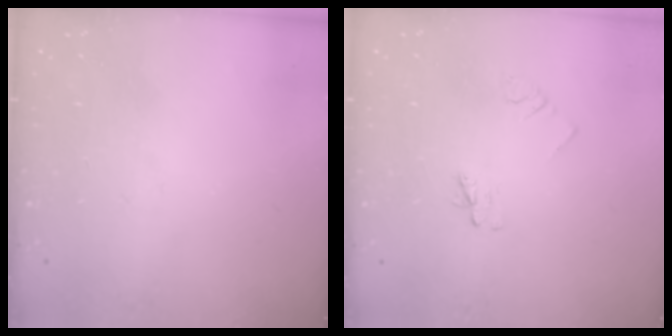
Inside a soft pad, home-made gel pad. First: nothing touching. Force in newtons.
{"total": 3.2, "press": 3.2, "slide": 0.4}